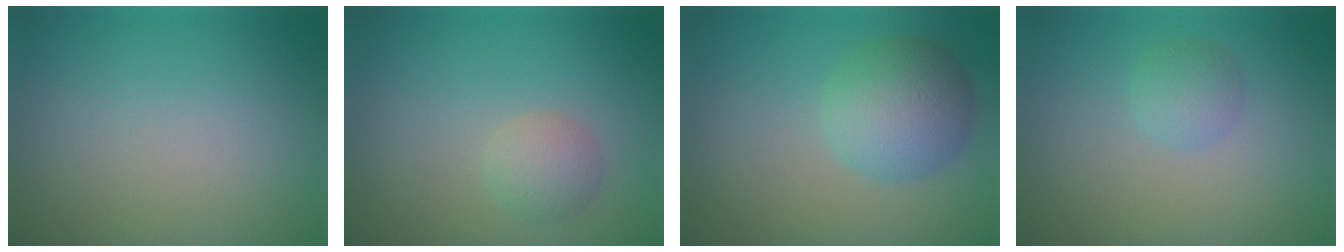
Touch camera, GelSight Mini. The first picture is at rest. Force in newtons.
{"total": 2.1, "press": 2.1, "slide": 0.1}
{"total": 5.1, "press": 5.1, "slide": 0.2}
{"total": 1.9, "press": 1.9, "slide": 0.1}